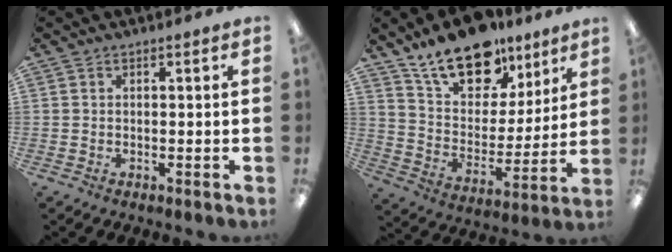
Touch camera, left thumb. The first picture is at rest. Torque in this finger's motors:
{"motor_torque": [0.46, 0.36, 1.54, -1.23, 0.19]}